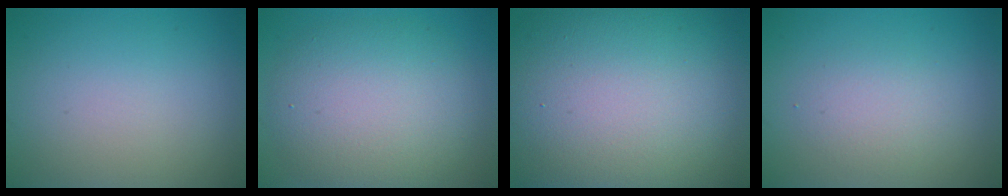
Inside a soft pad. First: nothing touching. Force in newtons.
{"total": 7.5, "press": 7.5, "slide": 0.2}
{"total": 19.8, "press": 19.7, "slide": 1.1}
{"total": 2.2, "press": 2.1, "slide": 0.2}